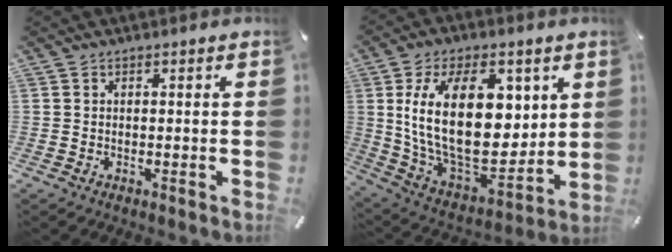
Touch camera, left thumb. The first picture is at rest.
{"total": 25.4, "force": [6.3, 15.2, 19.3], "torque": [-0.357, -0.039, 0.108]}